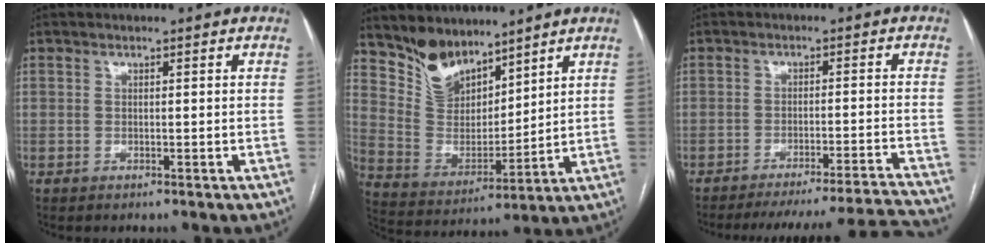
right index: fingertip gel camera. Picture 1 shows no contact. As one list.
[{"total": 10.4, "force": [8.6, 4.7, 3.3], "torque": [-0.076, 0.001, 0.180]}, {"total": 18.0, "force": [-17.4, -1.8, 4.4], "torque": [-0.038, -0.007, -0.227]}]